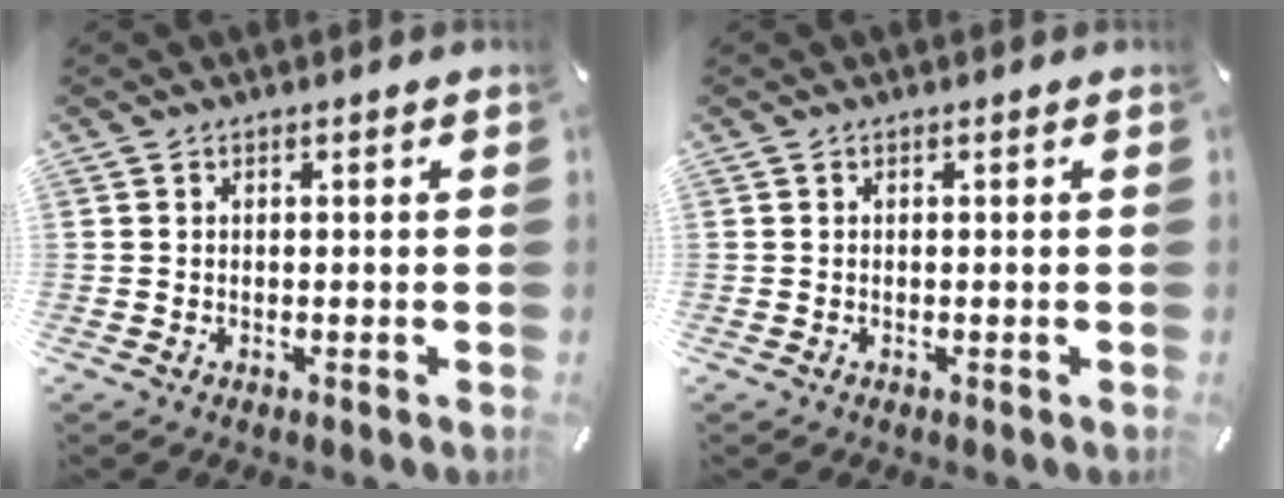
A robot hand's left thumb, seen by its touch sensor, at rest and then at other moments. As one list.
[{"total": 0.0}]